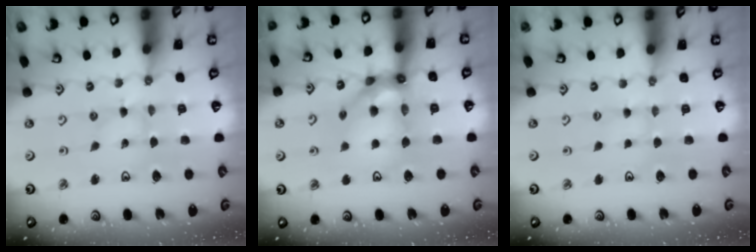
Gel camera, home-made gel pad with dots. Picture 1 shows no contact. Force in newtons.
{"total": 14.4, "press": 14.2, "slide": 2.0}
{"total": 1.5, "press": 1.5, "slide": 0.3}